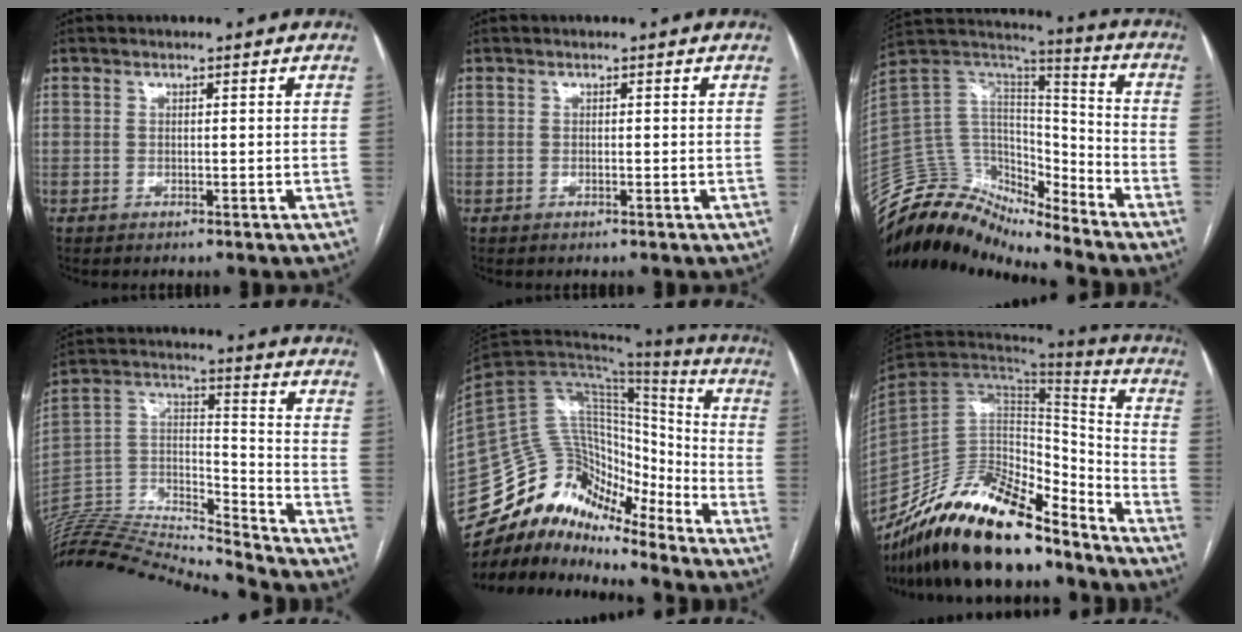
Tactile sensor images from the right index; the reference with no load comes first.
{"total": 0.0}
{"total": 18.2, "force": [-17.5, 4.2, 2.6], "torque": [-0.059, 0.092, -0.304]}
{"total": 21.6, "force": [-20.9, 0.2, 5.3], "torque": [-0.110, 0.030, -0.366]}
{"total": 18.0, "force": [-15.6, 7.2, 5.4], "torque": [-0.096, 0.067, -0.272]}
{"total": 27.1, "force": [-21.2, 8.4, 14.8], "torque": [-0.279, -0.012, -0.364]}